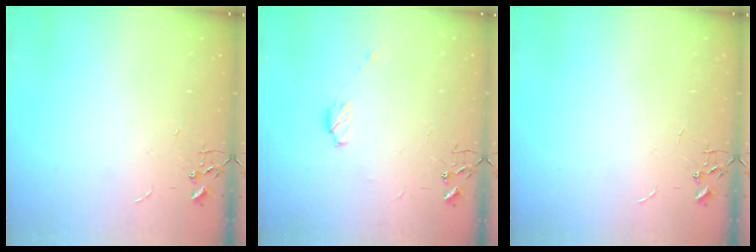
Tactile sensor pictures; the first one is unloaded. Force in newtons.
{"total": 5.7, "press": 5.6, "slide": 1.2}
{"total": 0.0}